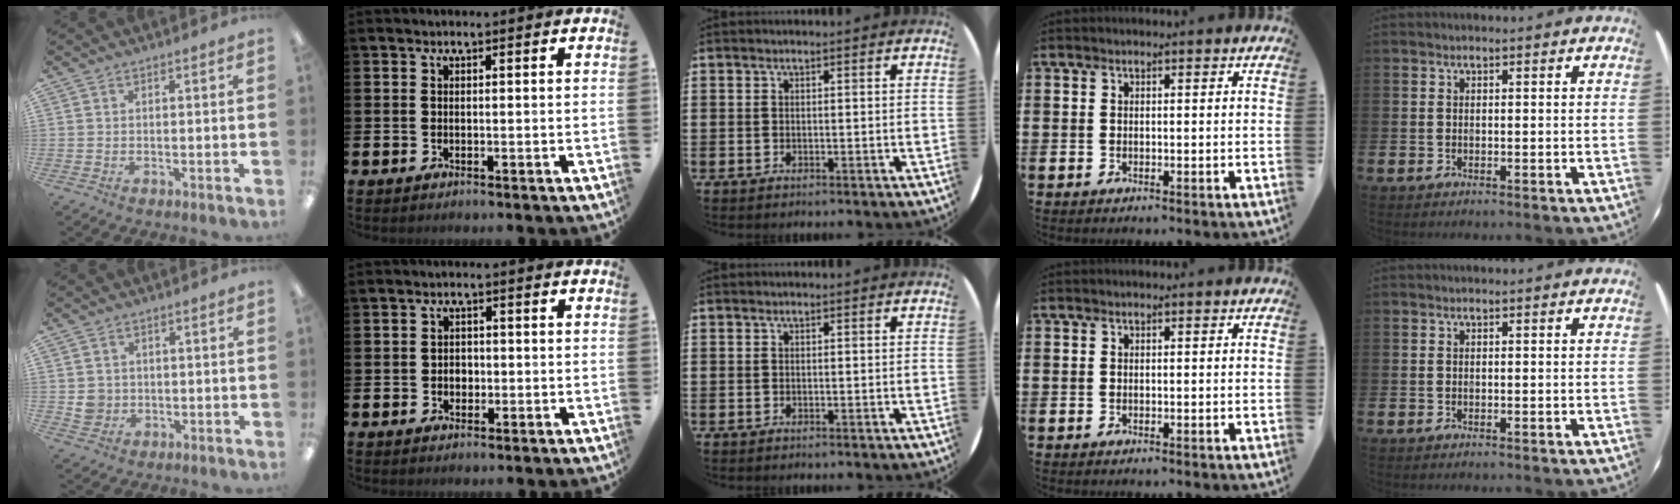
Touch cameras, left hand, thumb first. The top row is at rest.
{"thumb": {"total": 3.8, "force": [0.2, 3.7, 0.8], "torque": [-0.004, 0.002, 0.004]}, "index": {"total": 1.9, "force": [-0.3, 1.6, 0.9], "torque": [-0.012, 0.005, -0.010]}}